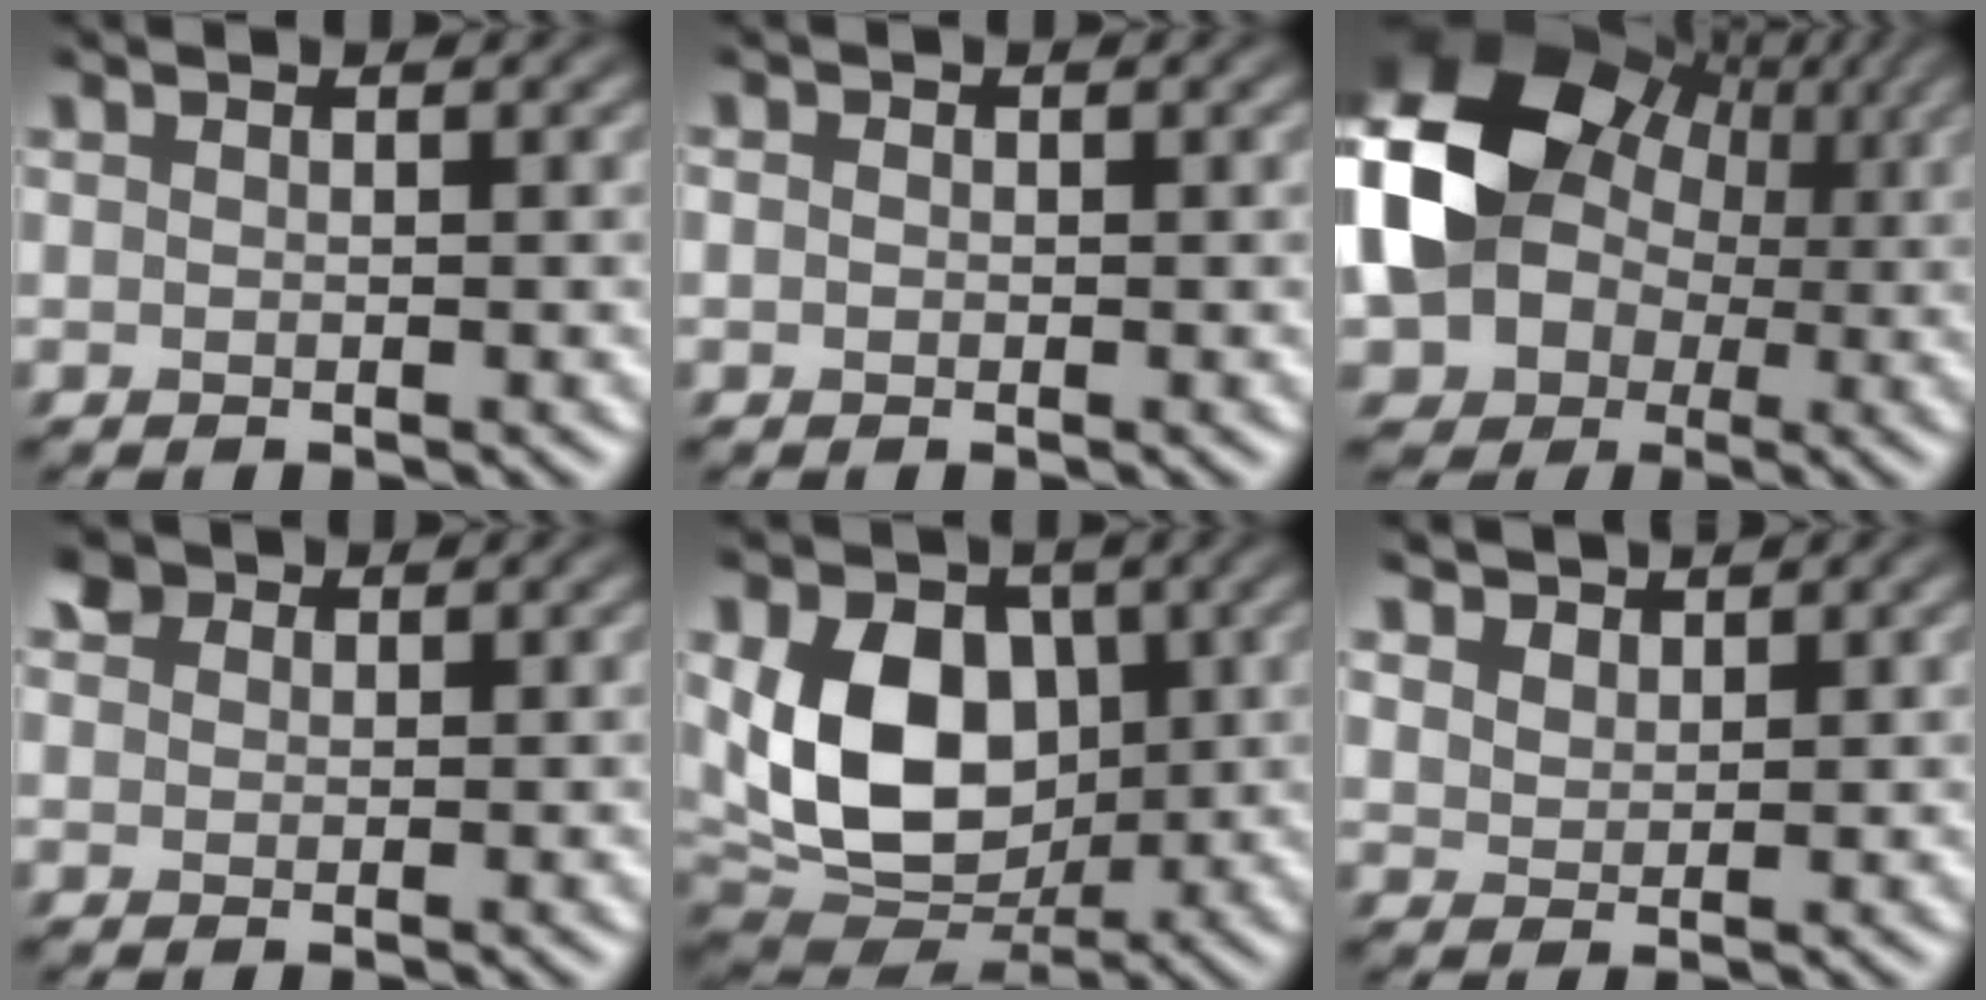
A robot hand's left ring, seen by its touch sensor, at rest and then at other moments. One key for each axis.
{"total": 0.6, "fx": -0.3, "fy": 0.5, "fz": 0.1, "tx": 0.000, "ty": -0.002, "tz": -0.011}
{"total": 14.0, "fx": 1.0, "fy": 11.3, "fz": 8.2, "tx": -0.176, "ty": -0.005, "tz": 0.001}
{"total": 1.7, "fx": 0.9, "fy": 1.3, "fz": 0.6, "tx": -0.017, "ty": 0.001, "tz": 0.016}
{"total": 10.1, "fx": 0.2, "fy": 7.3, "fz": 7.0, "tx": -0.130, "ty": -0.015, "tz": -0.005}
{"total": 2.4, "fx": 1.8, "fy": 1.4, "fz": 0.8, "tx": -0.031, "ty": -0.014, "tz": 0.039}